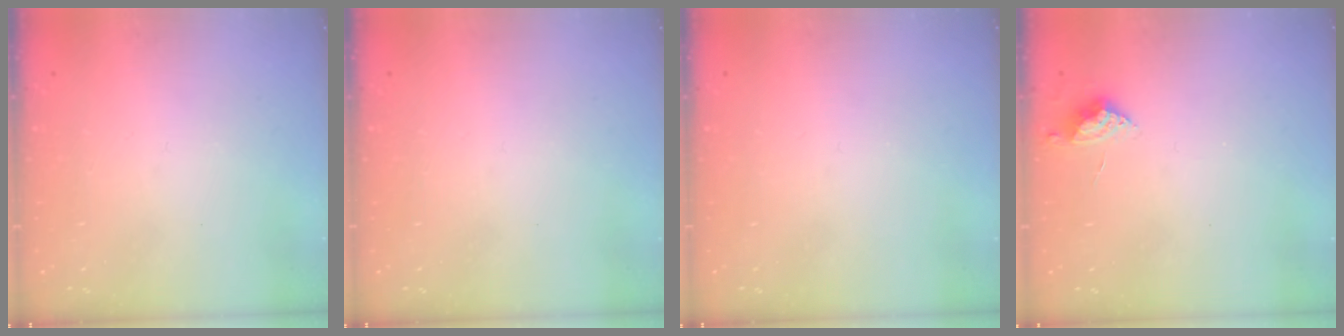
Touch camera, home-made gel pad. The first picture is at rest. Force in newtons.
{"total": 0.0}
{"total": 0.0}
{"total": 9.0, "press": 9.0, "slide": 0.7}